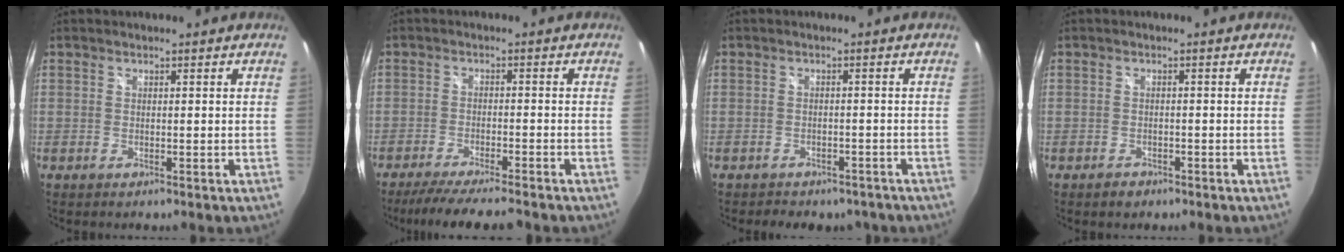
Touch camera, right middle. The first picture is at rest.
{"total": 10.3, "force": [-9.0, 0.6, 4.9], "torque": [-0.108, -0.022, -0.144]}
{"total": 8.0, "force": [-6.4, 3.9, 2.8], "torque": [-0.059, -0.007, -0.074]}
{"total": 1.8, "force": [-1.3, 1.2, 0.6], "torque": [-0.013, -0.001, -0.018]}